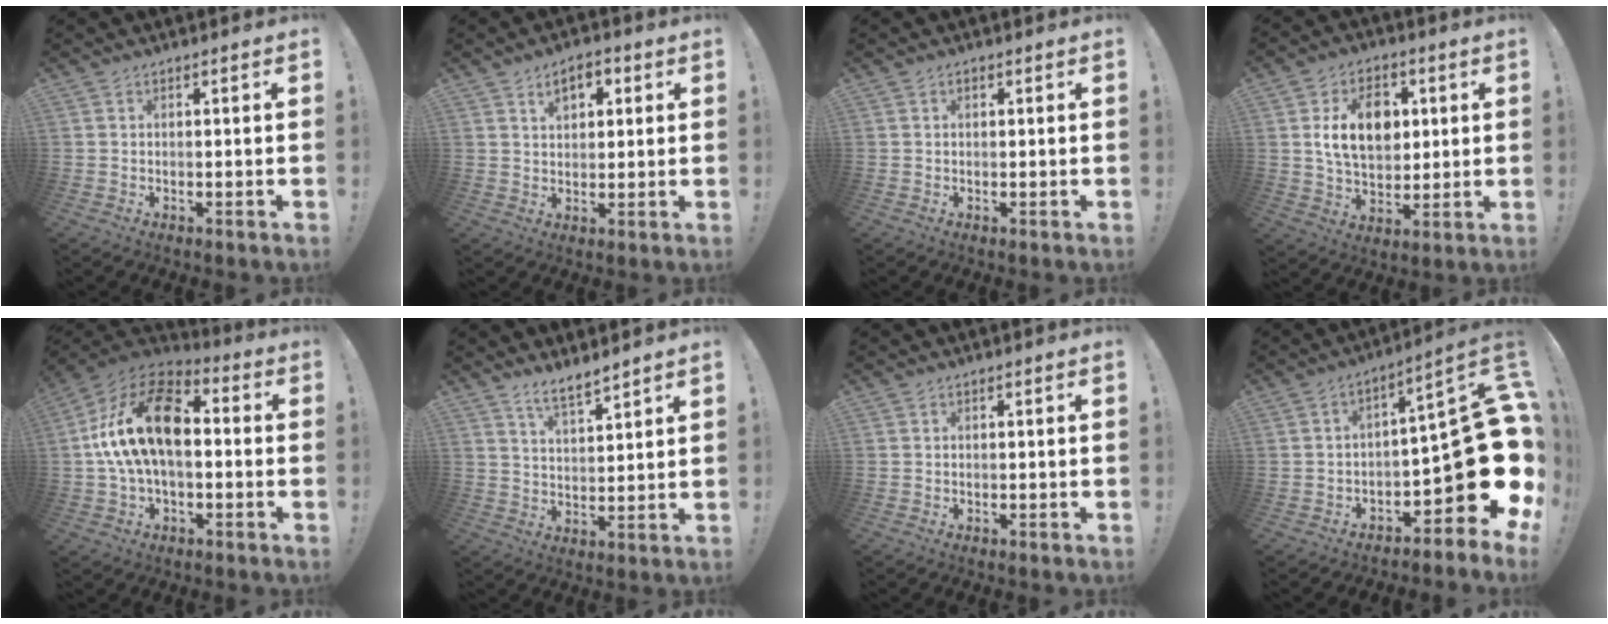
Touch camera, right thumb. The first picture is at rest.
{"total": 6.2, "force": [2.9, 3.9, 3.9], "torque": [-0.054, -0.002, 0.049]}
{"total": 0.6, "force": [0.3, 0.4, 0.4], "torque": [-0.016, 0.005, 0.007]}
{"total": 14.6, "force": [3.4, 10.5, 9.5], "torque": [-0.142, 0.000, 0.065]}
{"total": 20.1, "force": [2.6, 11.9, 16.0], "torque": [-0.277, 0.011, 0.047]}
{"total": 6.7, "force": [5.8, 1.3, 3.0], "torque": [-0.059, -0.035, 0.107]}
{"total": 0.0}
{"total": 21.7, "force": [-3.6, 8.1, 19.8], "torque": [-0.270, -0.003, -0.047]}